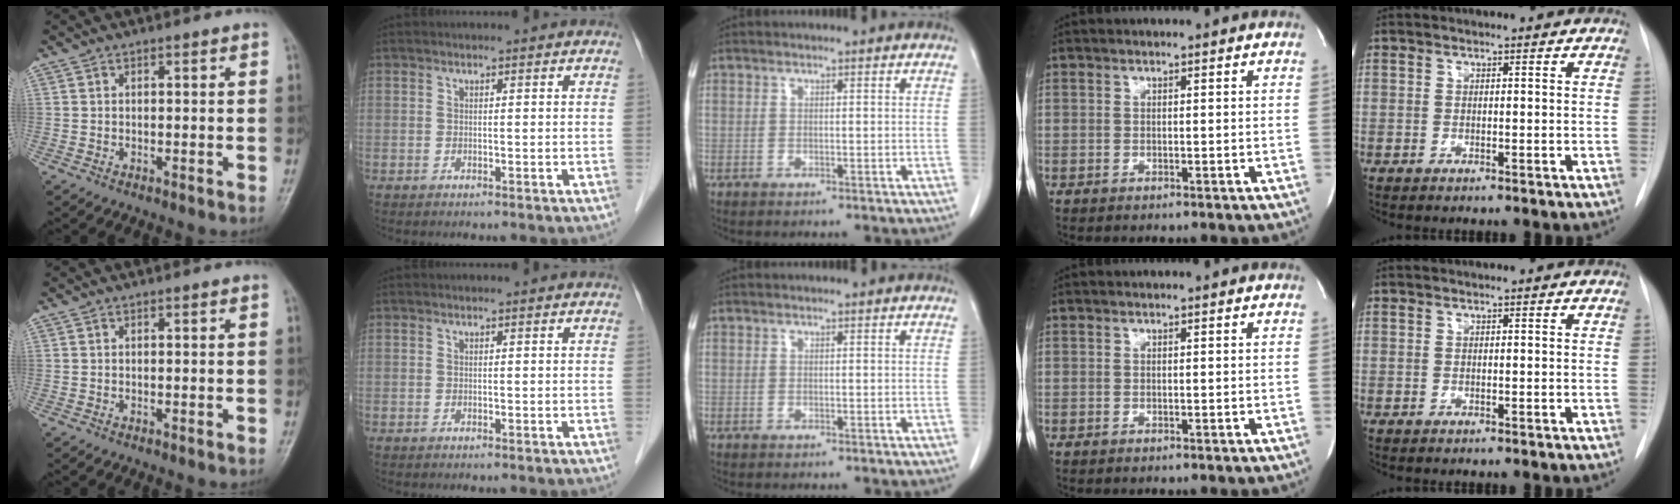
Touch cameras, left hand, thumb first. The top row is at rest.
{}